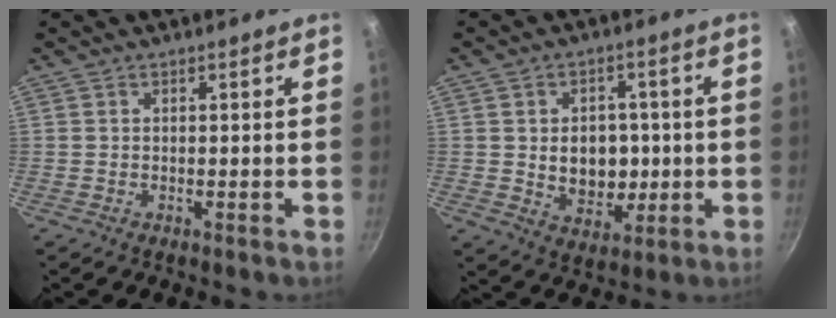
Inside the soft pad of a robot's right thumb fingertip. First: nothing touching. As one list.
[{"total": 10.0, "force": [0.1, 7.7, 6.4], "torque": [-0.061, -0.002, 0.013]}]